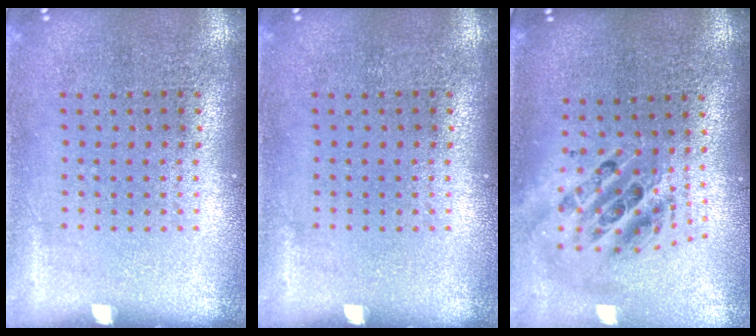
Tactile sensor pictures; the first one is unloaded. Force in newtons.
{"total": 0.0}
{"total": 2.1, "press": 1.6, "slide": 1.4}